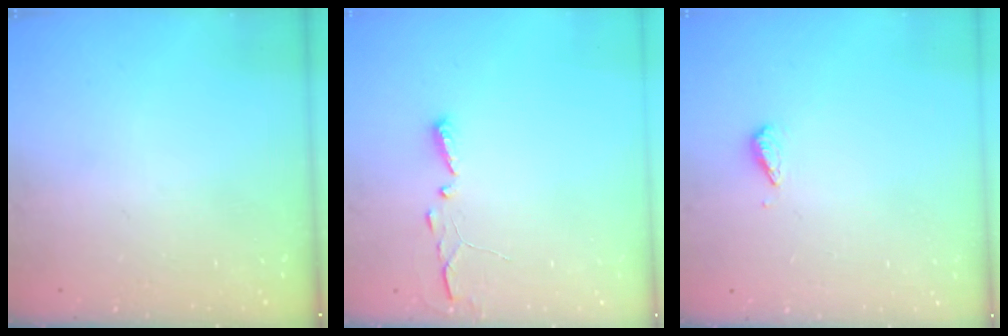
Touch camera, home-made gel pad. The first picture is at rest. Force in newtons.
{"total": 2.9, "press": 2.9, "slide": 0.4}
{"total": 3.6, "press": 3.6, "slide": 0.5}